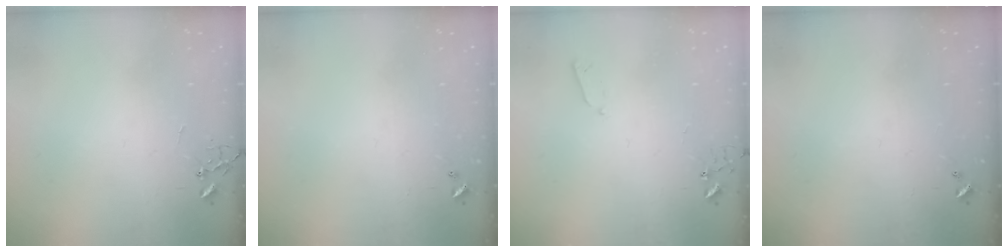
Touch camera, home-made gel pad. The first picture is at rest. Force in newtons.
{"total": 0.0}
{"total": 3.0, "press": 3.0, "slide": 0.6}
{"total": 0.0}